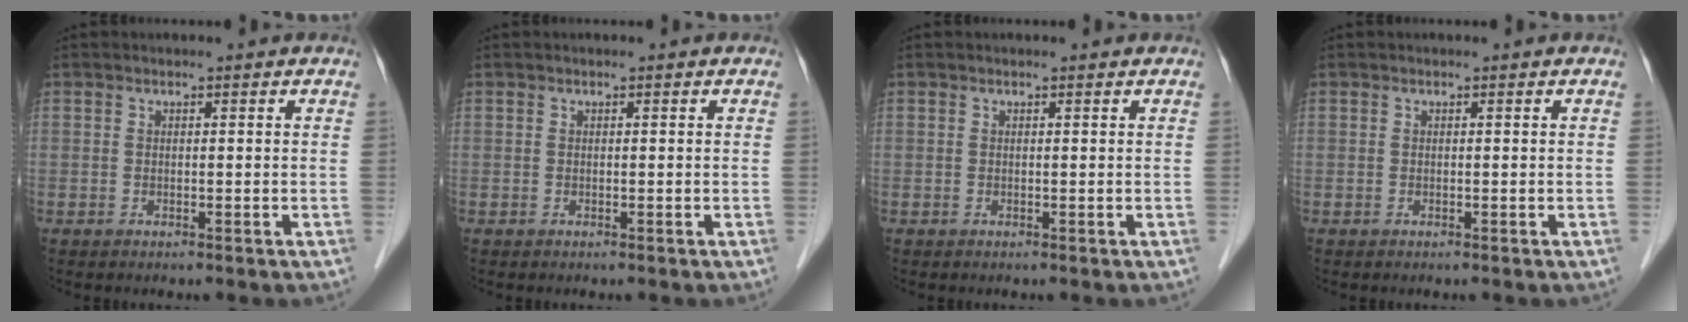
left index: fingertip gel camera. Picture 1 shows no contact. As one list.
[{"total": 0.0}, {"total": 0.0}, {"total": 0.0}]